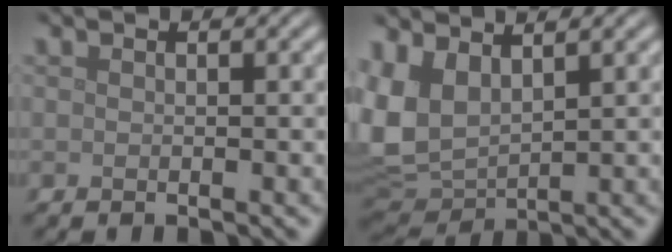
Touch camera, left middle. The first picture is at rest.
{"total": 6.3, "force": [2.2, 3.8, 4.5], "torque": [-0.120, 0.000, 0.043]}